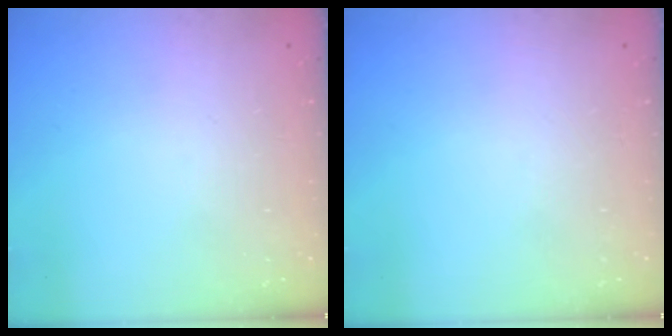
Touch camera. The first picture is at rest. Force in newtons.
{"total": 0.0}